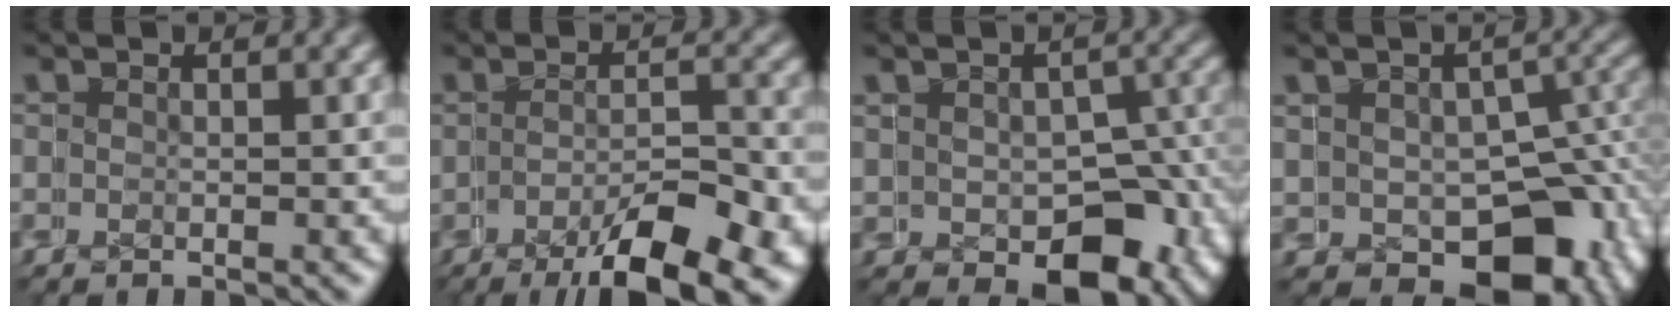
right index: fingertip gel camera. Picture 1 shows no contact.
{"total": 7.2, "force": [-5.1, 1.6, 4.8], "torque": [-0.041, -0.005, -0.071]}
{"total": 6.6, "force": [-3.2, 4.0, 4.1], "torque": [-0.035, -0.021, -0.043]}
{"total": 8.4, "force": [-4.6, 5.5, 4.3], "torque": [-0.044, -0.033, -0.063]}